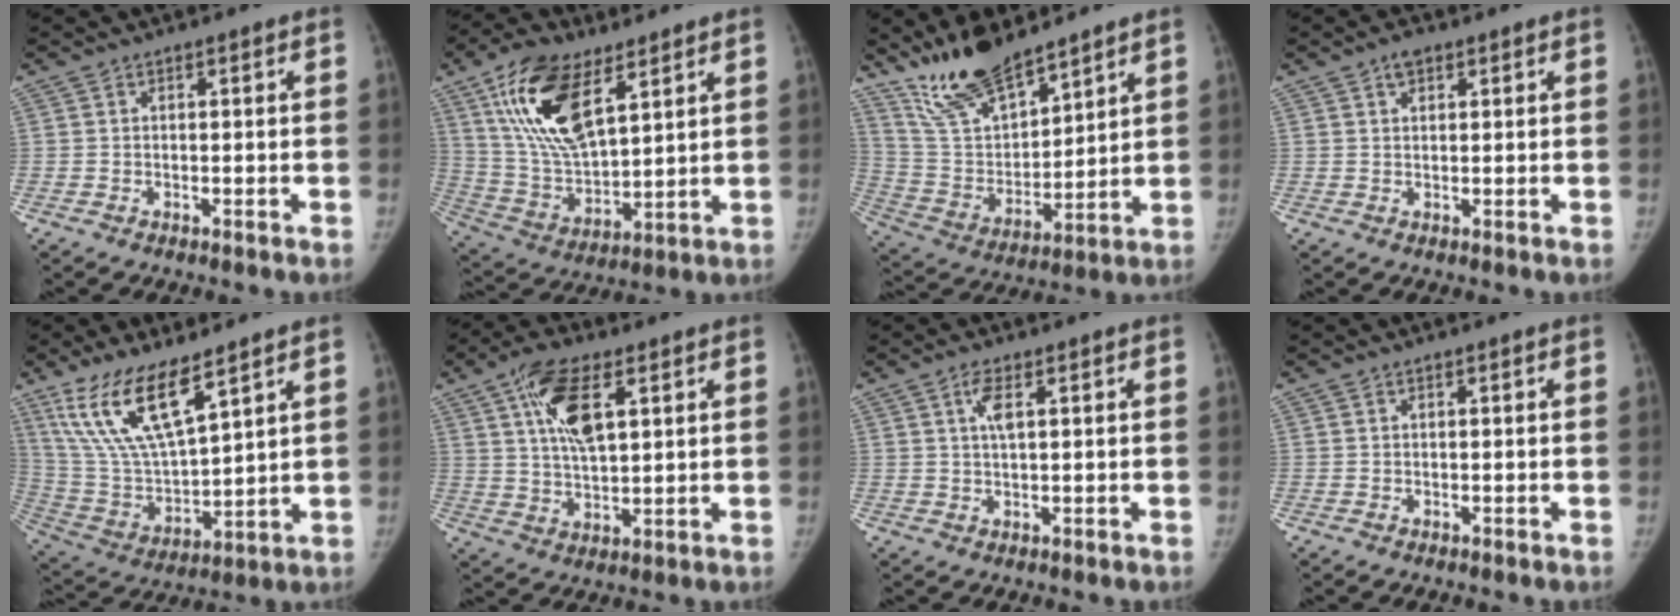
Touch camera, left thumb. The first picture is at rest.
{"total": 18.4, "force": [9.3, 8.4, 13.4], "torque": [-0.235, -0.033, 0.181]}
{"total": 15.2, "force": [12.5, 5.0, 7.2], "torque": [-0.104, -0.070, 0.245]}
{"total": 2.6, "force": [1.5, 1.5, 1.5], "torque": [-0.018, -0.002, 0.024]}
{"total": 16.3, "force": [10.2, 5.1, 11.7], "torque": [-0.222, -0.046, 0.214]}
{"total": 11.6, "force": [4.7, 5.1, 9.3], "torque": [-0.162, -0.009, 0.087]}
{"total": 3.3, "force": [1.3, 1.1, 2.8], "torque": [-0.057, 0.002, 0.028]}
{"total": 0.0}